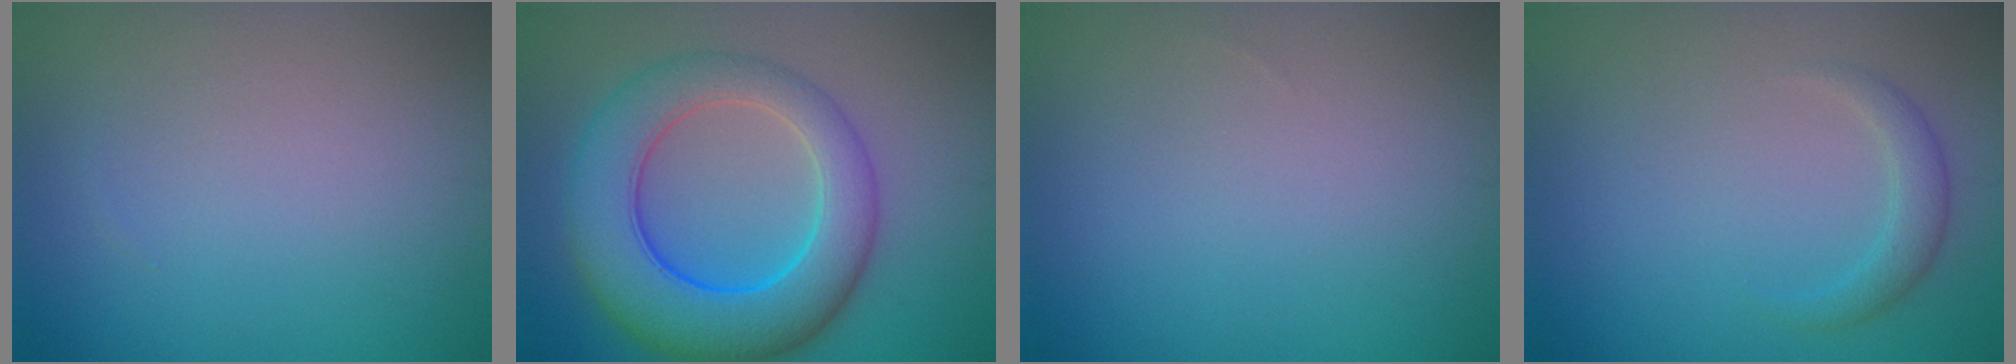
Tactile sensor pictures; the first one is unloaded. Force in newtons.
{"total": 9.2, "press": 9.2, "slide": 0.3}
{"total": 0.0}
{"total": 1.8, "press": 1.8, "slide": 0.1}